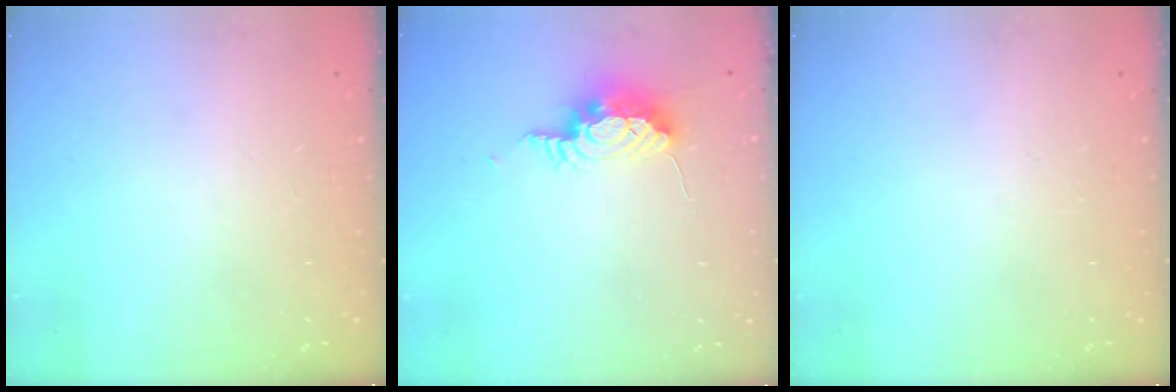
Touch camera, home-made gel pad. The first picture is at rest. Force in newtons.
{"total": 11.7, "press": 9.7, "slide": 6.5}
{"total": 0.0}